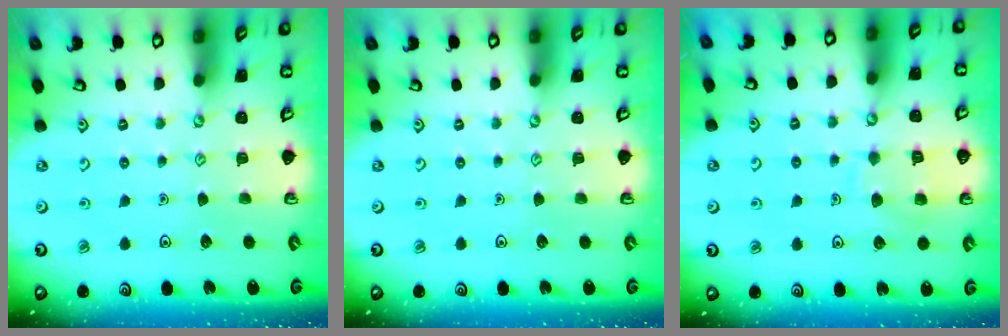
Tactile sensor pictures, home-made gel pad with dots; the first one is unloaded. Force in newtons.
{"total": 0.0}
{"total": 8.3, "press": 8.2, "slide": 0.8}